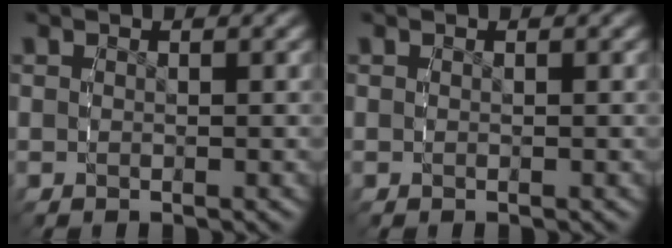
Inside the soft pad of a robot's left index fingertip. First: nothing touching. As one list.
[{"total": 0.0}]